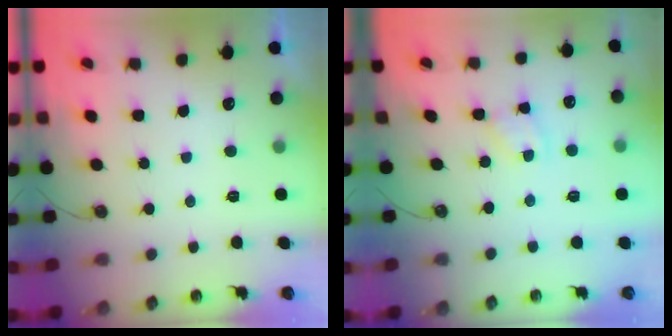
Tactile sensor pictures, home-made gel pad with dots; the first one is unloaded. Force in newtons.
{"total": 1.7, "press": 1.7, "slide": 0.3}